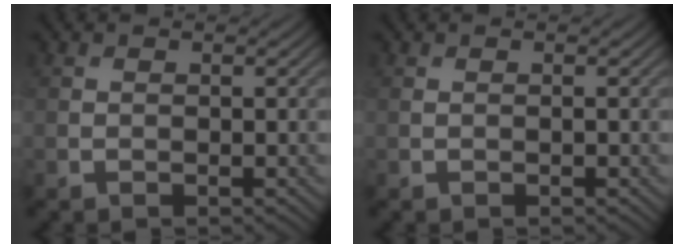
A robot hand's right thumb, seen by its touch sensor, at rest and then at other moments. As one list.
[{"total": 0.0}]